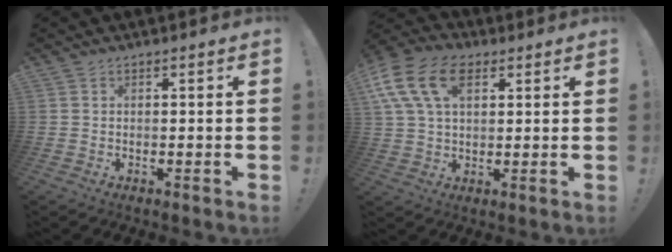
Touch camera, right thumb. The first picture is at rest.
{"total": 15.9, "force": [6.2, 10.0, 10.8], "torque": [-0.216, -0.009, 0.116]}